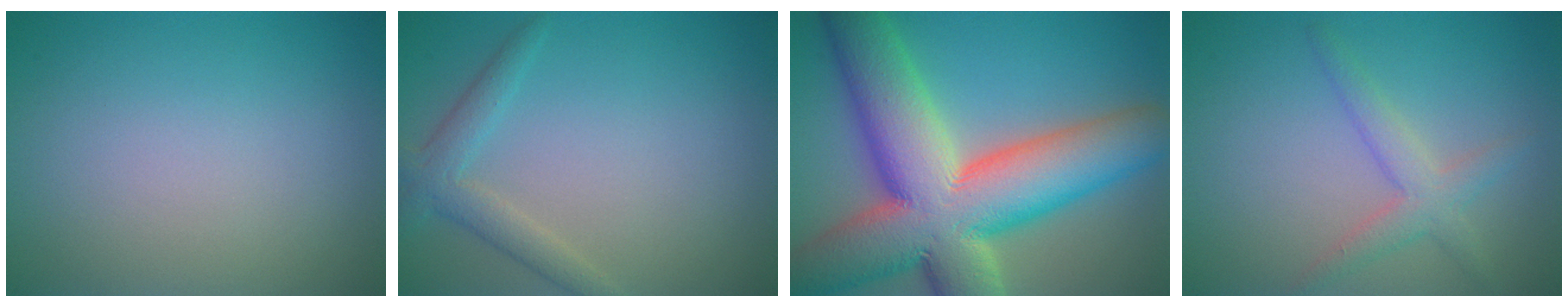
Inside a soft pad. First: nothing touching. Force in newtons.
{"total": 2.6, "press": 2.5, "slide": 0.1}
{"total": 16.9, "press": 16.8, "slide": 1.4}
{"total": 2.7, "press": 2.7, "slide": 0.1}